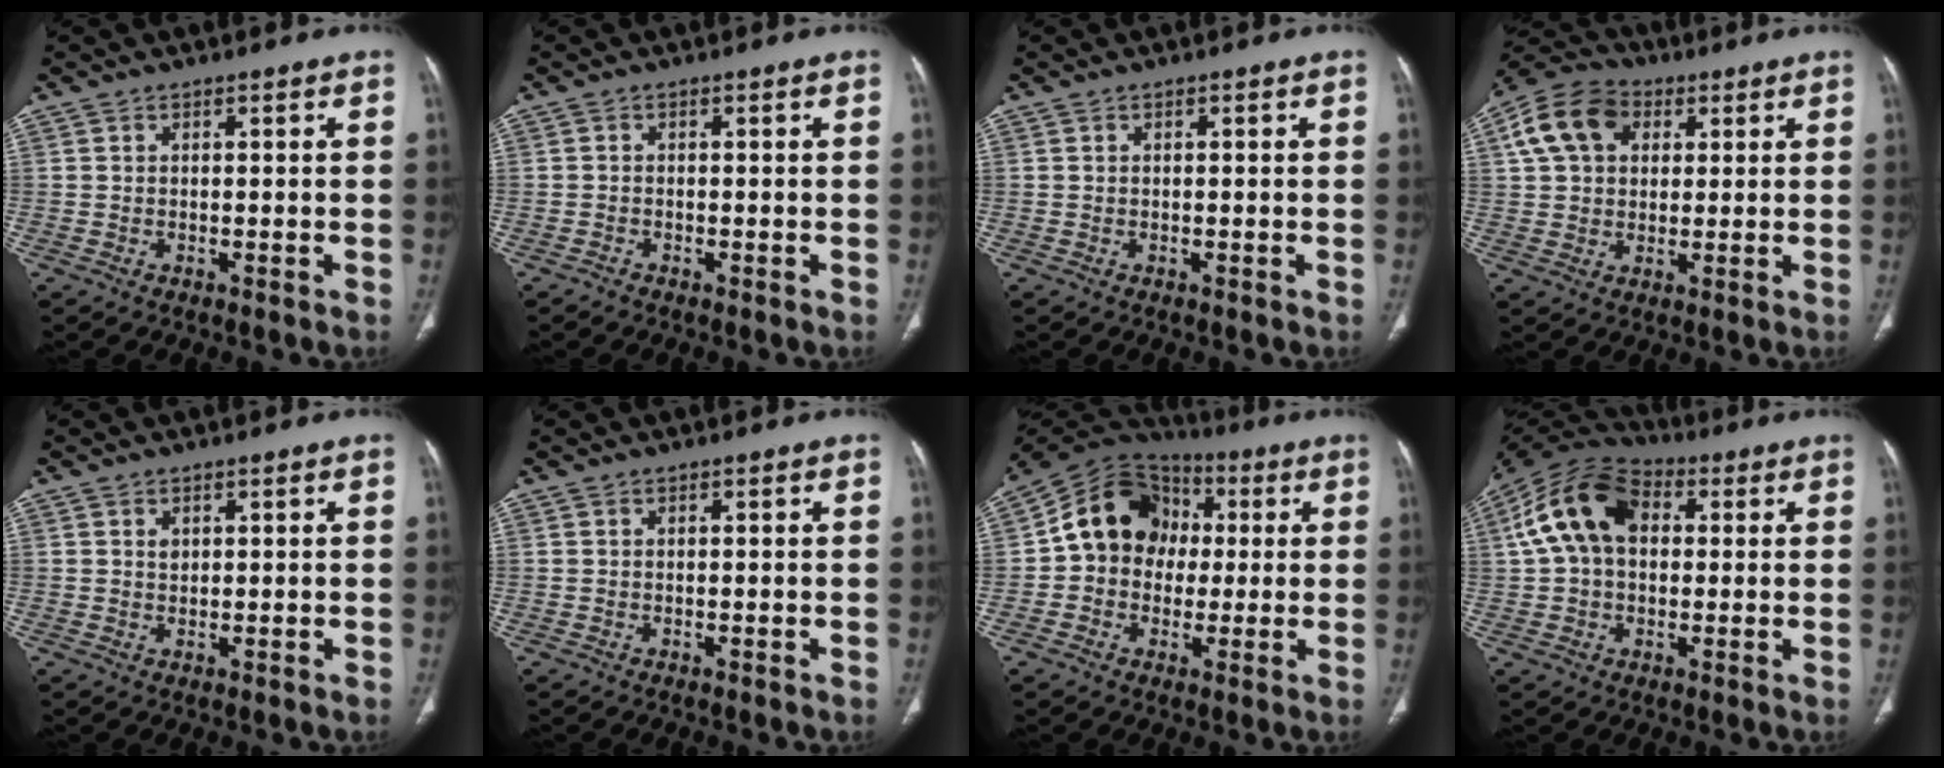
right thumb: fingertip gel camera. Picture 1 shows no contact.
{"total": 0.6, "force": [-0.6, 0.3, 0.1], "torque": [-0.004, -0.001, -0.016]}
{"total": 0.0}
{"total": 12.2, "force": [3.9, 9.0, 7.2], "torque": [-0.123, 0.014, 0.060]}
{"total": 1.1, "force": [0.5, 0.8, 0.6], "torque": [-0.004, -0.002, 0.010]}
{"total": 0.0}
{"total": 14.6, "force": [1.2, 12.2, 7.8], "torque": [-0.099, 0.031, 0.009]}
{"total": 15.2, "force": [2.7, 10.4, 10.8], "torque": [-0.189, 0.032, 0.038]}